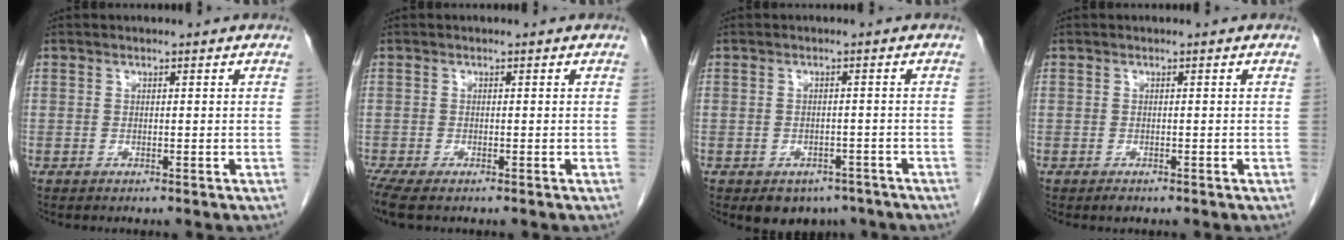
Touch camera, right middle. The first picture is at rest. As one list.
[{"total": 3.4, "force": [-2.5, 0.9, 2.1], "torque": [-0.045, -0.012, -0.045]}, {"total": 4.9, "force": [-3.5, 3.1, 1.4], "torque": [-0.012, 0.003, -0.041]}, {"total": 0.8, "force": [-0.6, 0.3, 0.5], "torque": [-0.009, -0.001, -0.006]}]